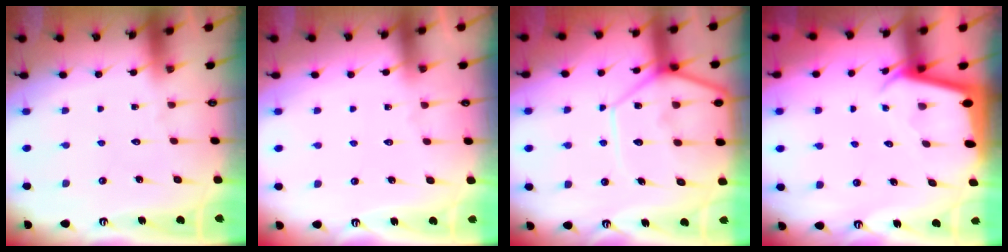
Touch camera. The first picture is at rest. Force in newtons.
{"total": 3.3, "press": 3.2, "slide": 0.5}
{"total": 14.1, "press": 14.0, "slide": 1.2}
{"total": 2.4, "press": 2.4, "slide": 0.3}